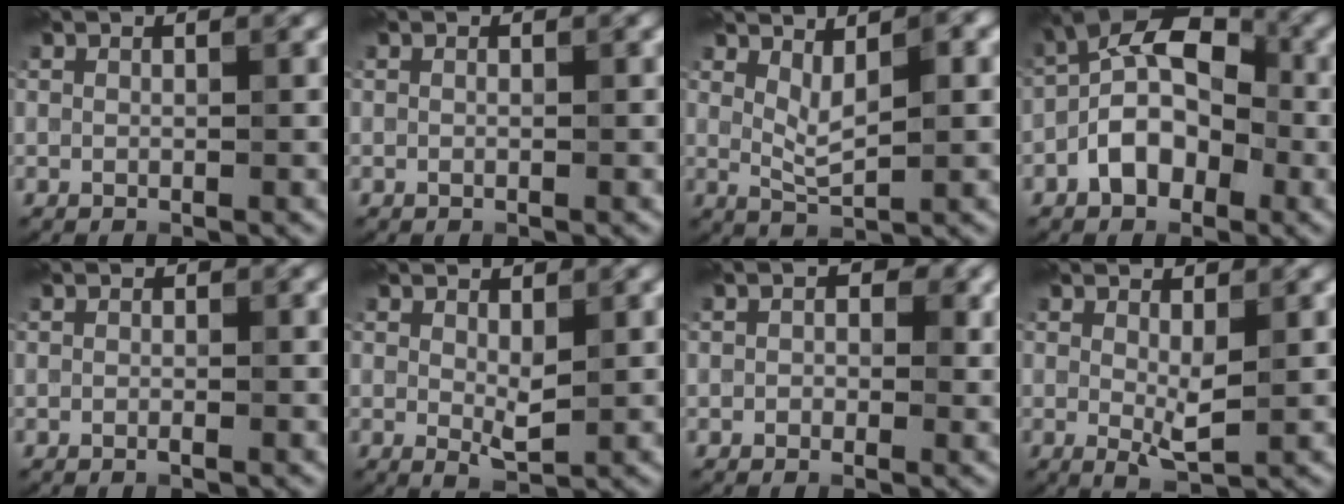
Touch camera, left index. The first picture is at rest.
{"total": 0.6, "force": [-0.5, -0.2, -0.3], "torque": [-0.001, -0.002, -0.002]}
{"total": 2.8, "force": [0.8, 1.0, 2.6], "torque": [-0.054, -0.003, 0.023]}
{"total": 7.0, "force": [-2.7, 4.4, 4.7], "torque": [-0.081, 0.013, -0.053]}
{"total": 0.8, "force": [-0.8, -0.1, -0.2], "torque": [-0.001, -0.003, -0.005]}
{"total": 1.3, "force": [0.1, 0.5, 1.2], "torque": [-0.027, -0.008, 0.013]}
{"total": 2.0, "force": [-0.1, 1.7, 1.0], "torque": [-0.003, -0.003, -0.002]}
{"total": 1.7, "force": [-0.1, 0.4, 1.6], "torque": [-0.036, -0.012, 0.008]}